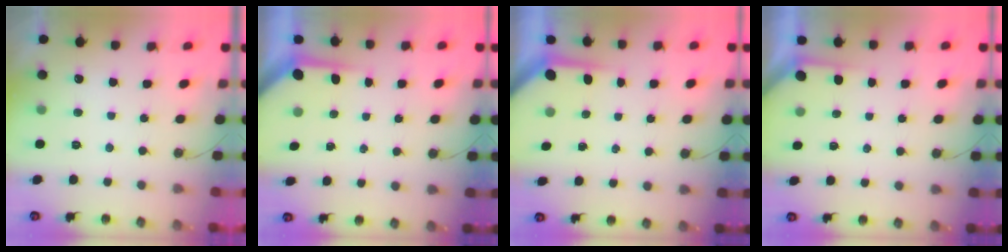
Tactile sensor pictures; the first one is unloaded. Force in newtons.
{"total": 4.0, "press": 4.0, "slide": 0.3}
{"total": 3.8, "press": 3.7, "slide": 0.3}
{"total": 1.7, "press": 1.7, "slide": 0.2}